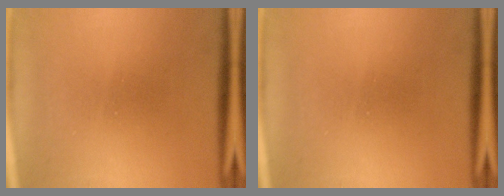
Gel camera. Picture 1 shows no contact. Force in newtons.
{"total": 0.0}